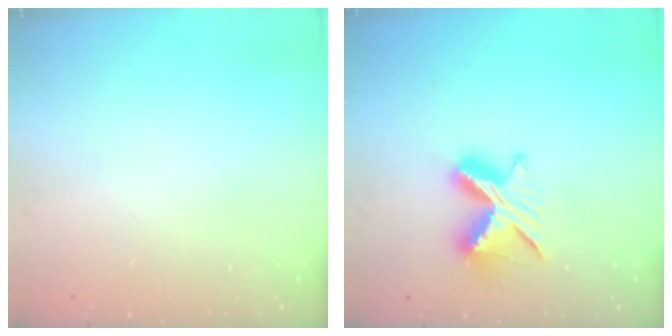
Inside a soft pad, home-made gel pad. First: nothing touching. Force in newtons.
{"total": 9.3, "press": 9.3, "slide": 0.2}